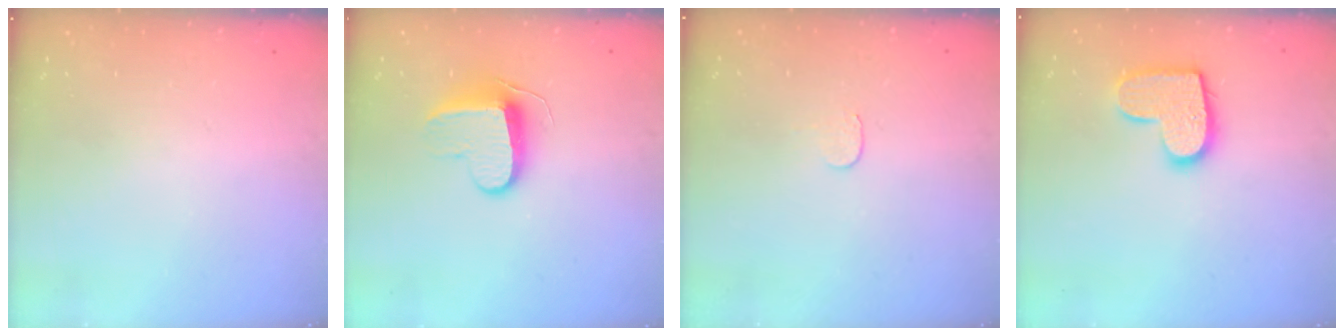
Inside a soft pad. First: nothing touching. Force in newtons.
{"total": 9.5, "press": 9.5, "slide": 0.0}
{"total": 3.8, "press": 3.8, "slide": 0.4}
{"total": 12.7, "press": 12.7, "slide": 0.7}